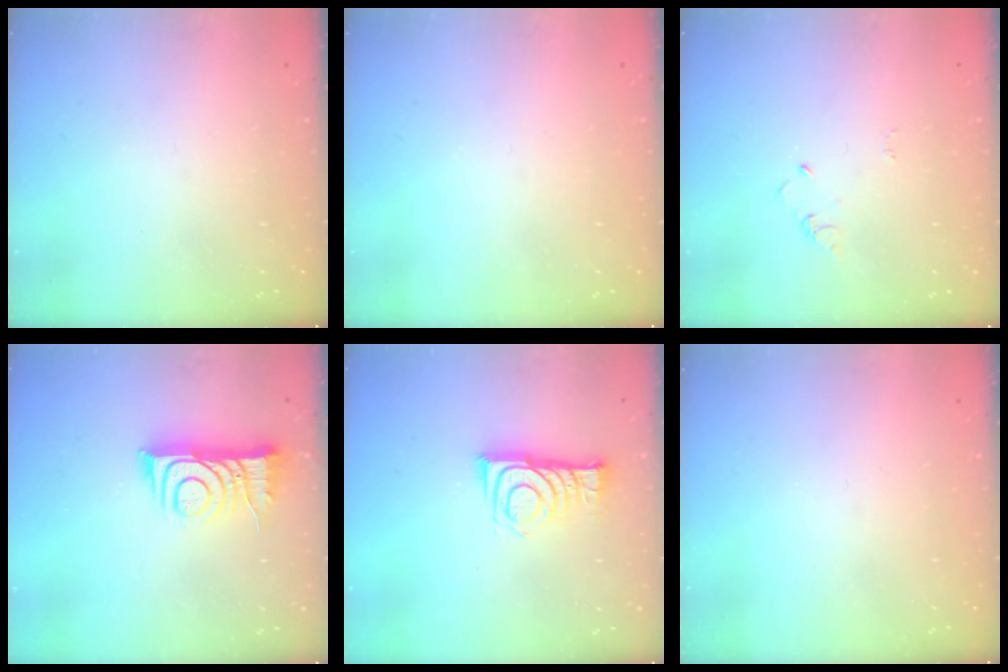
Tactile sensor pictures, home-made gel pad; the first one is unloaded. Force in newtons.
{"total": 0.0}
{"total": 2.9, "press": 2.9, "slide": 0.3}
{"total": 10.4, "press": 10.4, "slide": 1.0}
{"total": 9.7, "press": 9.7, "slide": 0.4}
{"total": 0.0}